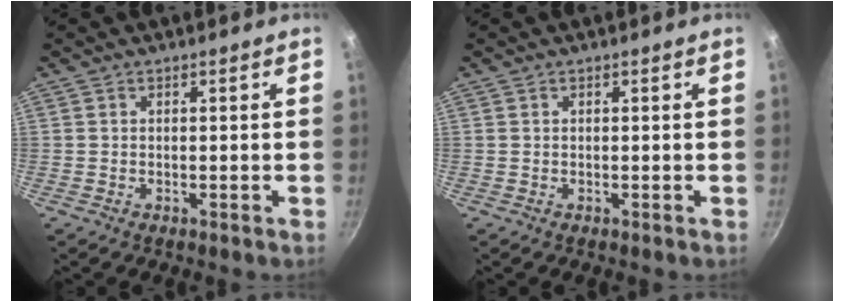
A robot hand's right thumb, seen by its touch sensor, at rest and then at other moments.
{"total": 0.0}